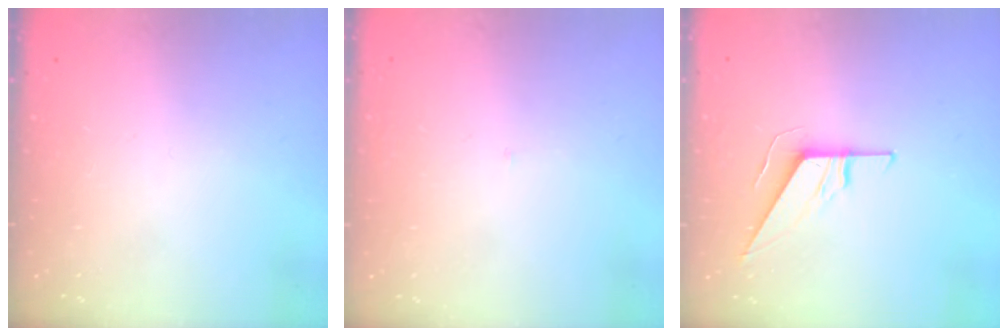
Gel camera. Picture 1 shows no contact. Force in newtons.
{"total": 2.1, "press": 2.1, "slide": 0.1}
{"total": 9.2, "press": 9.1, "slide": 0.9}